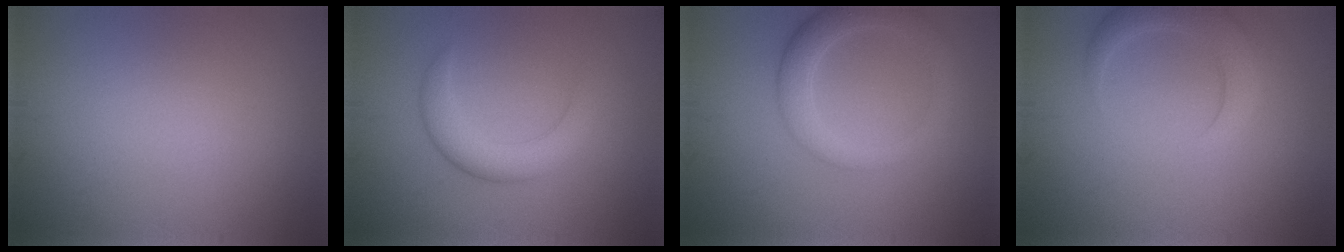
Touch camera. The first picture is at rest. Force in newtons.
{"total": 3.2, "press": 3.2, "slide": 0.2}
{"total": 3.6, "press": 3.5, "slide": 0.2}
{"total": 3.4, "press": 3.4, "slide": 0.3}